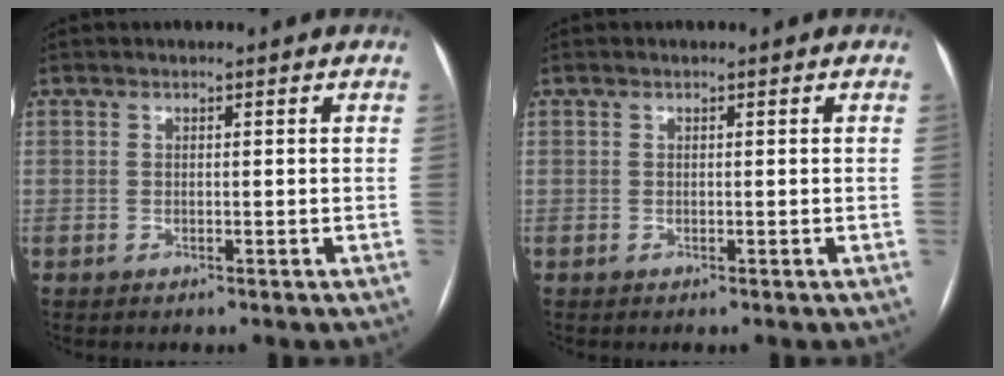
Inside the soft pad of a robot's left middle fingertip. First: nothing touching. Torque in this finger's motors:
{"motor_torque": [0.05, 0.06, 0.01, 0.00]}